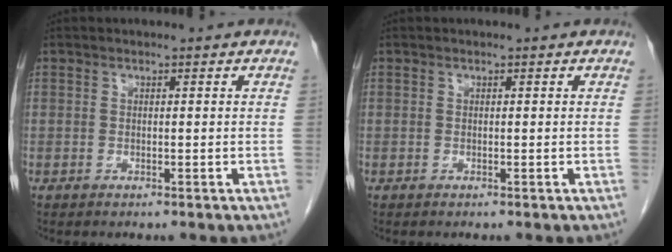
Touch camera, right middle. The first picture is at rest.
{"total": 0.0}